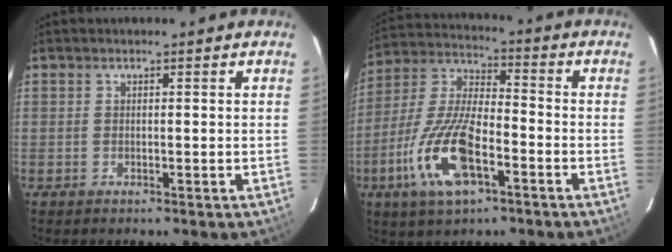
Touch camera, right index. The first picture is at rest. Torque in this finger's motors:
{"motor_torque": [1.75, -0.39, 0.51, 0.21]}